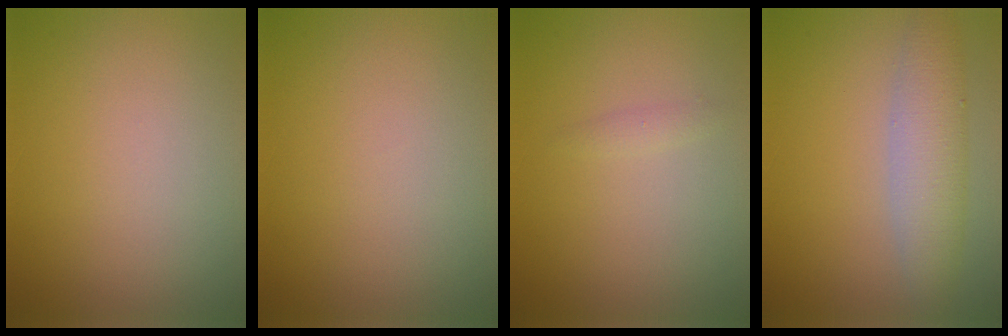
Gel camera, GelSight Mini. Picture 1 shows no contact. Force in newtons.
{"total": 0.0}
{"total": 0.7, "press": 0.7, "slide": 0.0}
{"total": 4.1, "press": 4.1, "slide": 0.2}